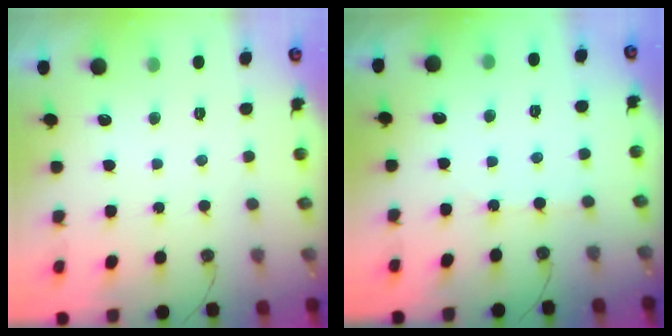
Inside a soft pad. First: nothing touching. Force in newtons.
{"total": 2.6, "press": 2.6, "slide": 0.4}